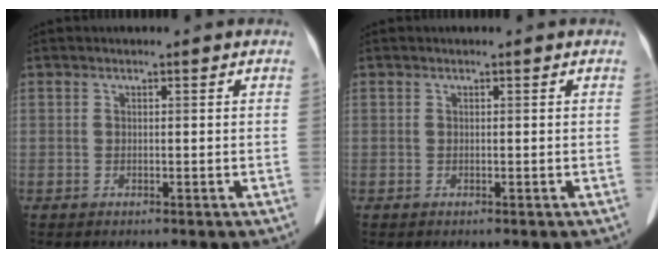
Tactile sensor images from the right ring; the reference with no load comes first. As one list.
[{"total": 0.0}]